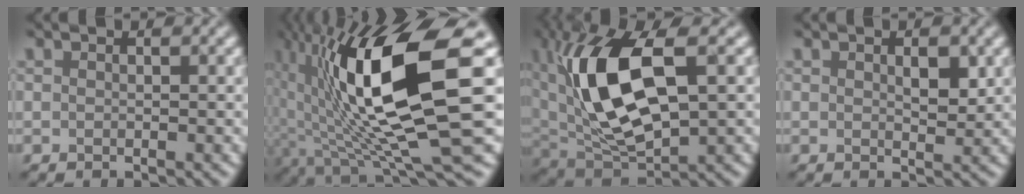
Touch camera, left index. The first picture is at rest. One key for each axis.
{"total": 14.8, "fx": 1.7, "fy": 4.5, "fz": 14.0, "tx": -0.257, "ty": -0.022, "tz": 0.040}
{"total": 12.5, "fx": 2.5, "fy": 5.8, "fz": 10.7, "tx": -0.216, "ty": 0.006, "tz": 0.048}
{"total": 1.5, "fx": 0.4, "fy": 0.5, "fz": 1.3, "tx": -0.028, "ty": -0.006, "tz": 0.014}